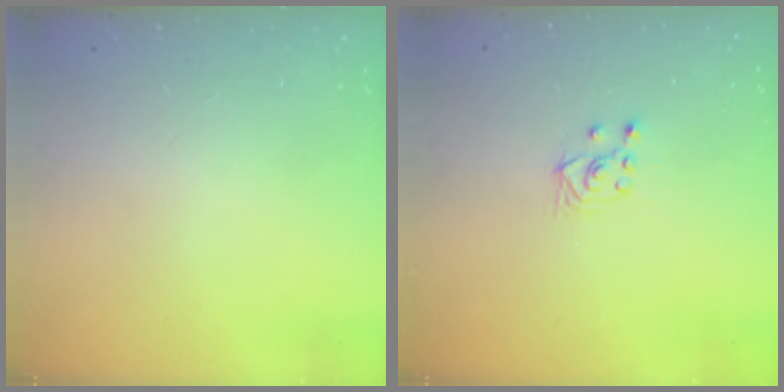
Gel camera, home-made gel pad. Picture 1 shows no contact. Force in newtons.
{"total": 2.6, "press": 2.5, "slide": 1.0}